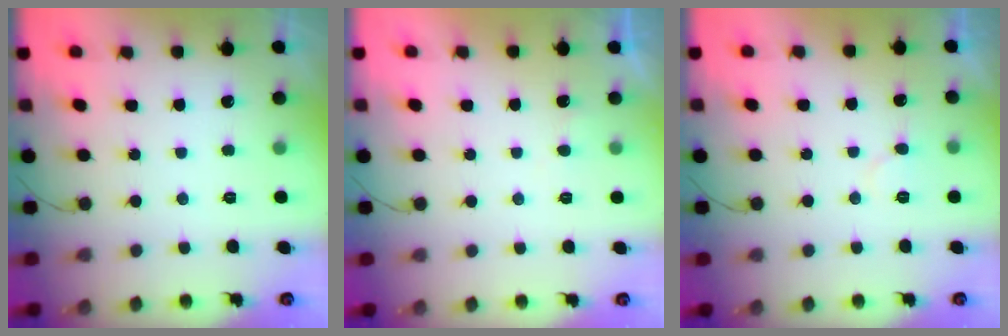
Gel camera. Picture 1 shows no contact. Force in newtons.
{"total": 2.6, "press": 2.6, "slide": 0.3}
{"total": 4.9, "press": 4.9, "slide": 0.5}